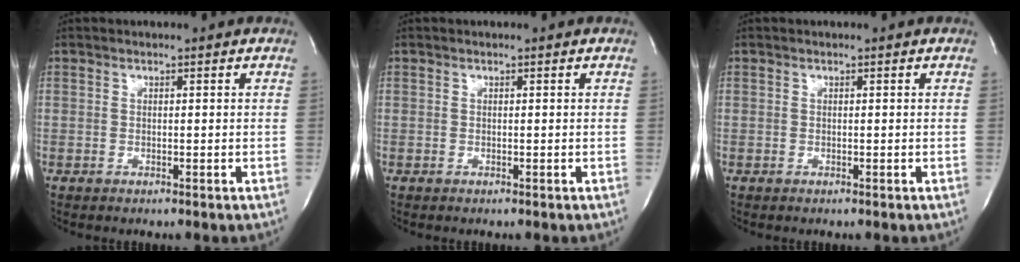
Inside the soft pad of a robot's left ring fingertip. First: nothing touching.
{"total": 0.0}
{"total": 0.0}